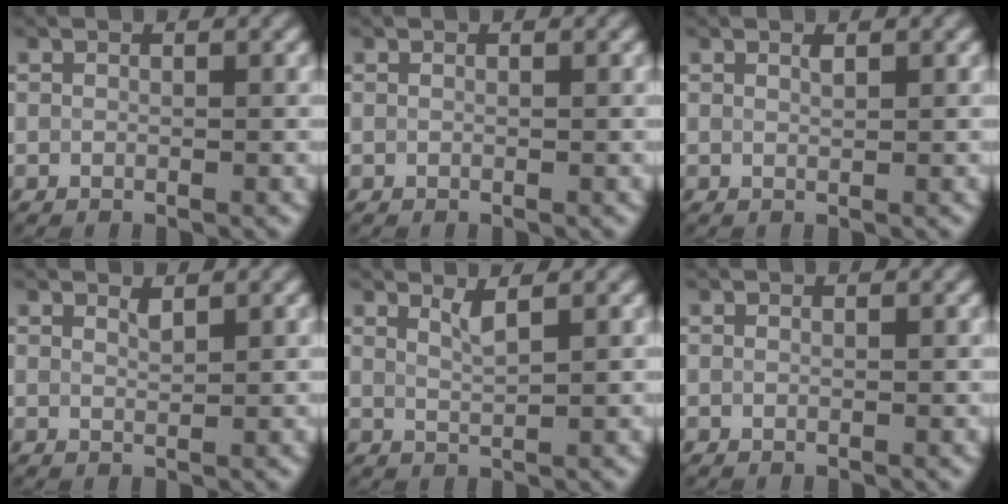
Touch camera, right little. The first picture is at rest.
{"total": 0.0}
{"total": 0.6, "force": [0.4, 0.1, 0.4], "torque": [-0.005, -0.001, 0.009]}
{"total": 0.9, "force": [0.8, 0.2, 0.5], "torque": [-0.009, -0.003, 0.015]}
{"total": 1.7, "force": [1.1, 0.5, 1.3], "torque": [-0.019, -0.001, 0.019]}
{"total": 0.0}